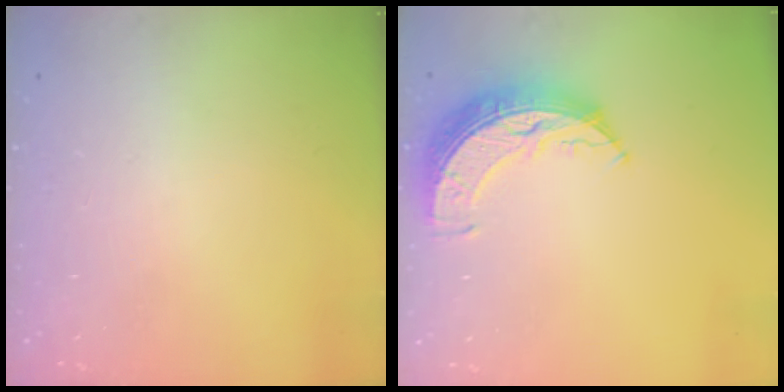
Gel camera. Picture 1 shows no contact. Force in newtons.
{"total": 8.4, "press": 8.4, "slide": 0.7}